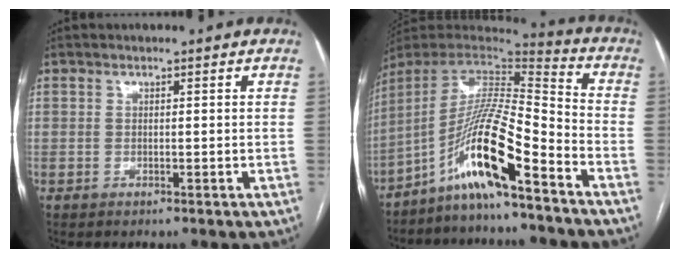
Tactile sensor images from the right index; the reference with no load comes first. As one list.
[{"total": 15.1, "force": [-9.0, 0.5, 12.1], "torque": [-0.228, 0.003, -0.164]}]